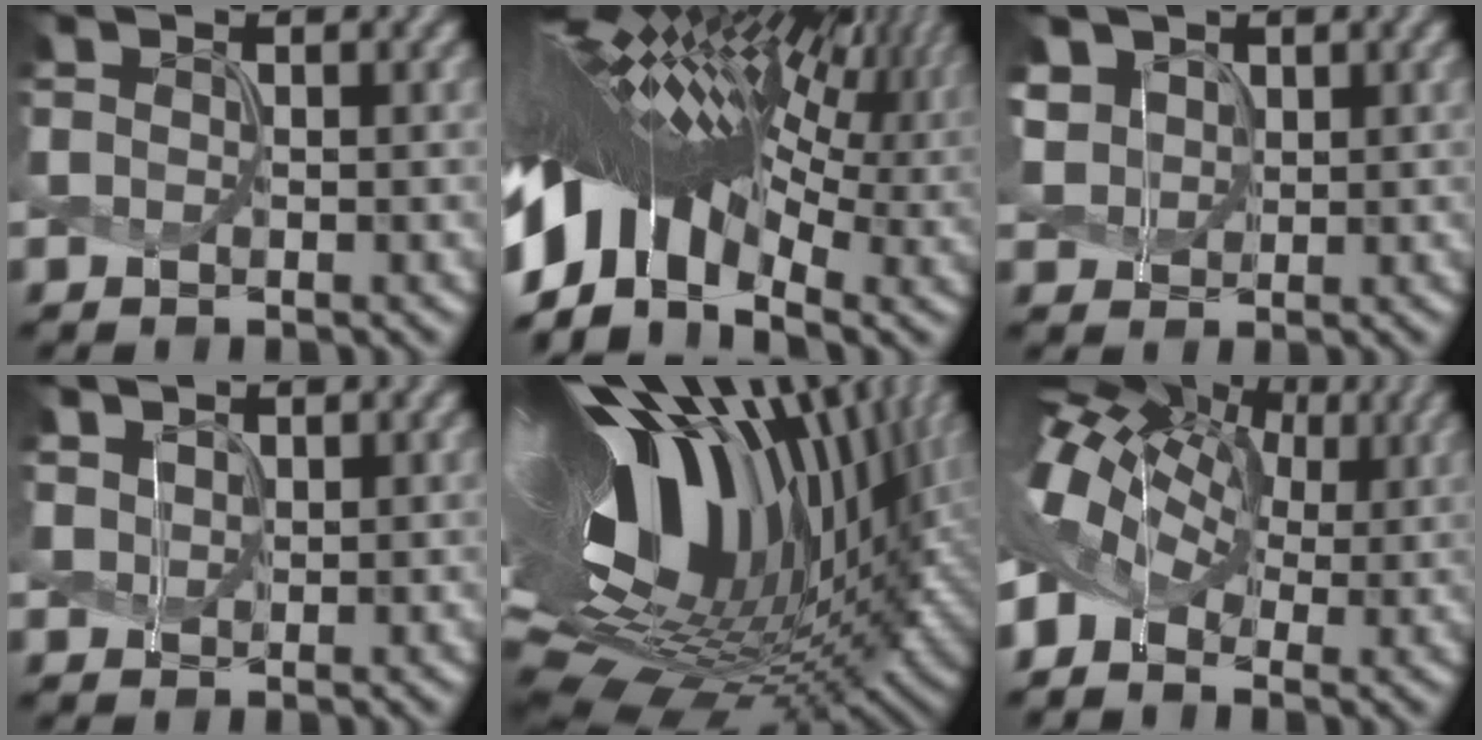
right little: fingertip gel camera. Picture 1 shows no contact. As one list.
[{"total": 16.5, "force": [-1.2, 9.0, 13.8], "torque": [-0.273, 0.036, -0.037]}, {"total": 3.5, "force": [1.6, 2.7, 1.4], "torque": [-0.049, 0.003, 0.038]}, {"total": 1.5, "force": [1.1, 0.9, 0.4], "torque": [-0.016, 0.001, 0.026]}, {"total": 19.9, "force": [4.7, 11.6, 15.4], "torque": [-0.284, 0.035, 0.074]}, {"total": 12.1, "force": [2.3, 8.4, 8.4], "torque": [-0.177, 0.026, 0.042]}]